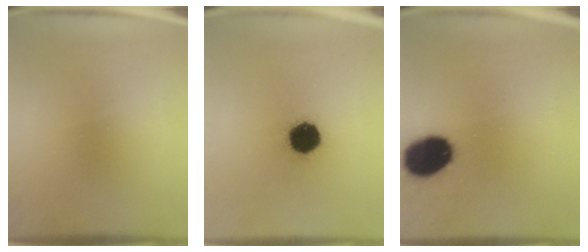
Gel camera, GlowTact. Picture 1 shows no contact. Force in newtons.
{"total": 11.5}
{"total": 15.0}